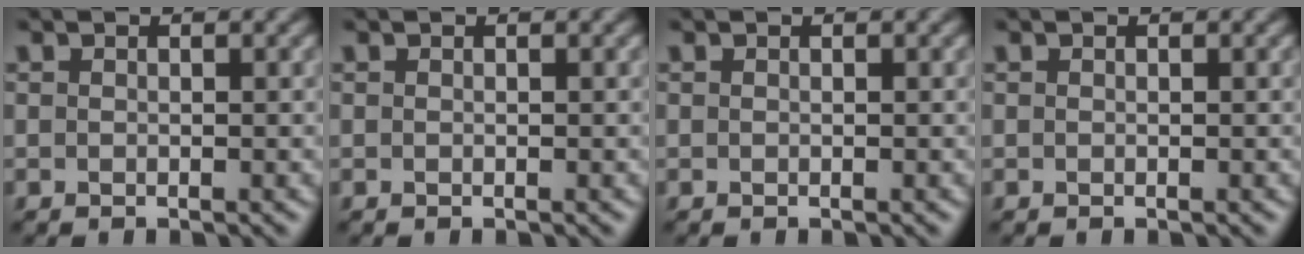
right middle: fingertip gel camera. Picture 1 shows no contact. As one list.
[{"total": 0.0}, {"total": 0.0}, {"total": 0.0}]